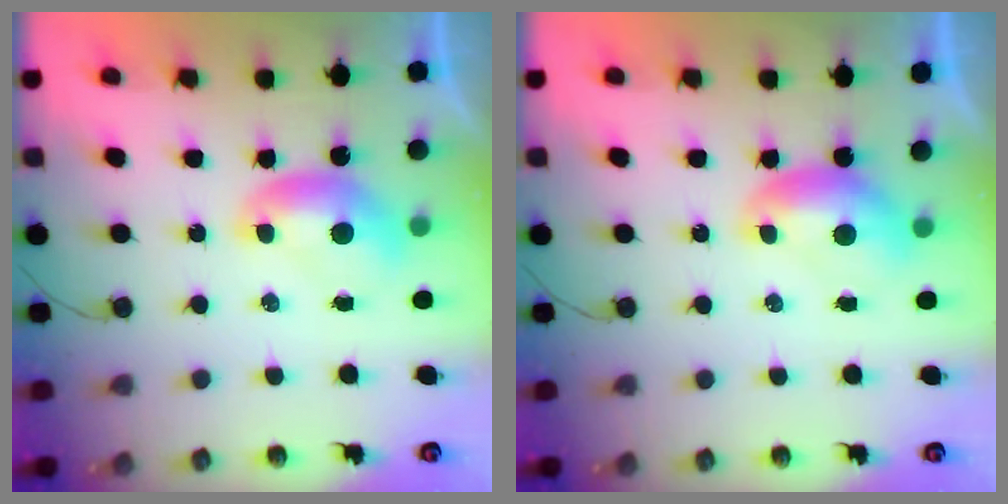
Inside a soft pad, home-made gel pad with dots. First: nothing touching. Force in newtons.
{"total": 0.6, "press": 0.6, "slide": 0.2}